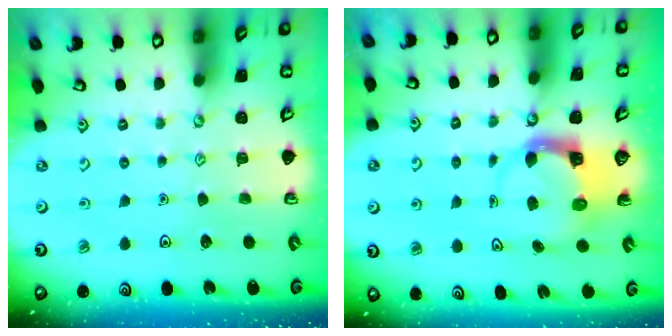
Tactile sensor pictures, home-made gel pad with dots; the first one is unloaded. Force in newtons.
{"total": 3.6, "press": 3.6, "slide": 0.5}